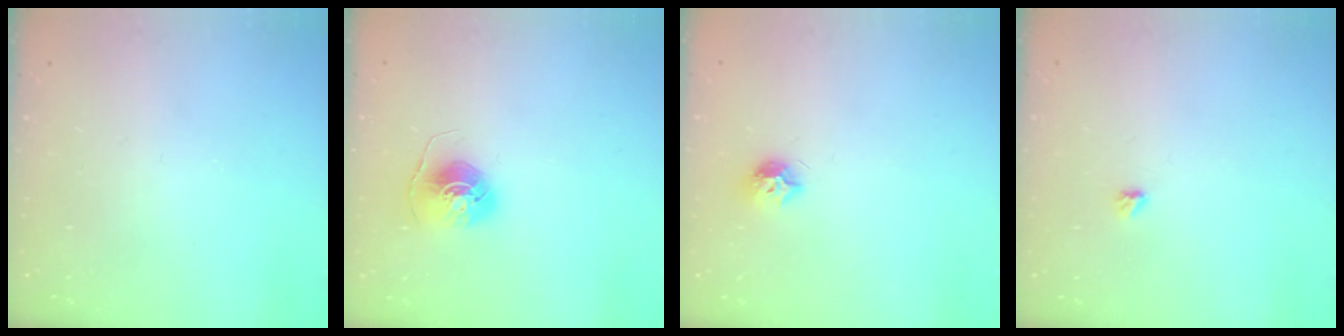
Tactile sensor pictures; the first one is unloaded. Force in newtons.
{"total": 6.8, "press": 6.8, "slide": 0.4}
{"total": 7.5, "press": 7.5, "slide": 0.1}
{"total": 2.9, "press": 2.9, "slide": 0.5}